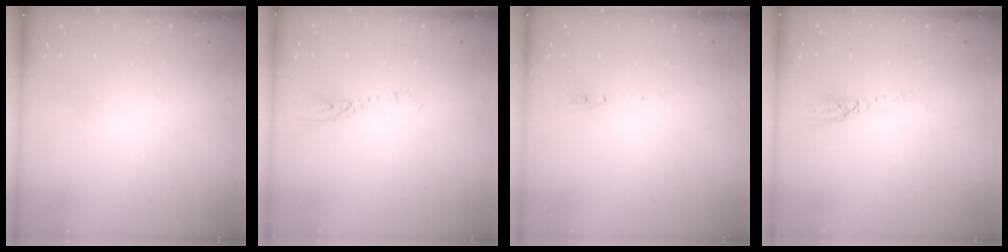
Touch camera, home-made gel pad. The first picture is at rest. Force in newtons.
{"total": 3.5, "press": 3.4, "slide": 0.3}
{"total": 4.8, "press": 4.6, "slide": 1.6}
{"total": 3.6, "press": 3.6, "slide": 0.2}